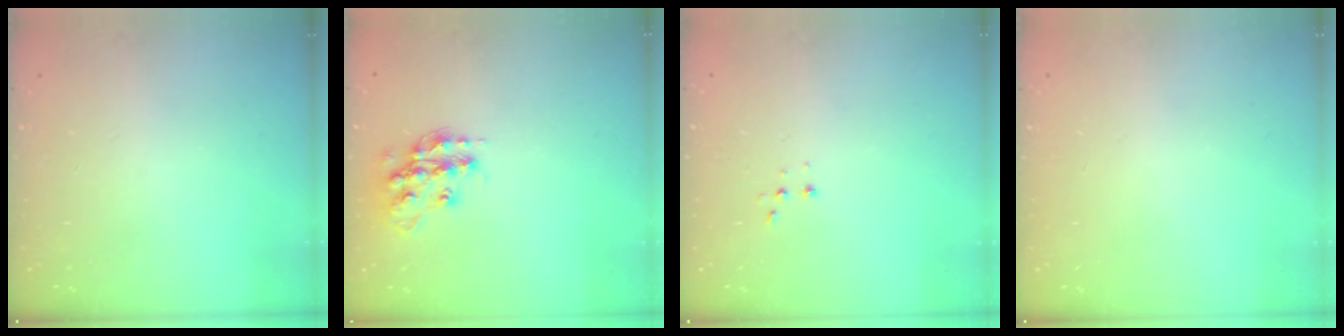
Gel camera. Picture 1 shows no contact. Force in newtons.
{"total": 14.9, "press": 14.9, "slide": 0.9}
{"total": 2.7, "press": 2.7, "slide": 0.5}
{"total": 0.0}